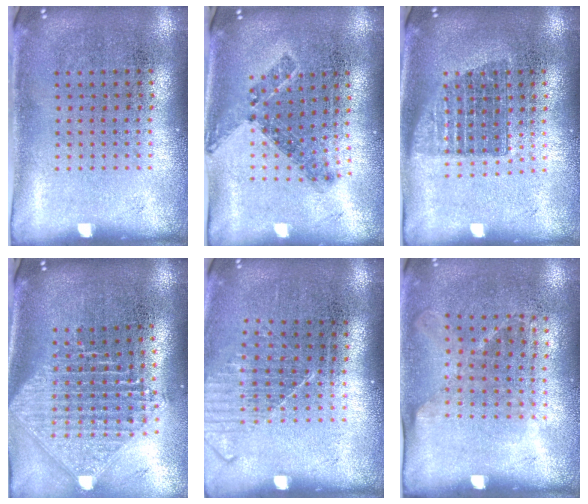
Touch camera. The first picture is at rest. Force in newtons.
{"total": 0.8, "press": 0.8, "slide": 0.3}
{"total": 1.4, "press": 1.2, "slide": 0.8}
{"total": 2.4, "press": 1.9, "slide": 1.5}
{"total": 1.2, "press": 1.2, "slide": 0.4}
{"total": 1.2, "press": 0.9, "slide": 0.7}